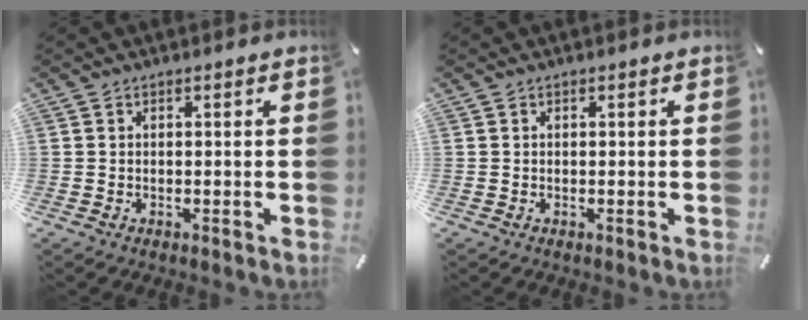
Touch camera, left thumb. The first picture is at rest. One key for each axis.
{"total": 0.0}